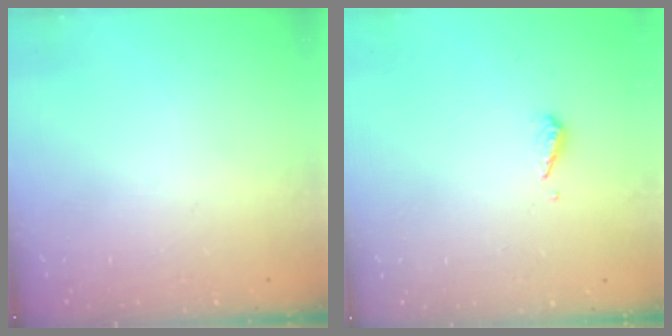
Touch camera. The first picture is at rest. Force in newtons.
{"total": 4.4, "press": 4.4, "slide": 0.5}